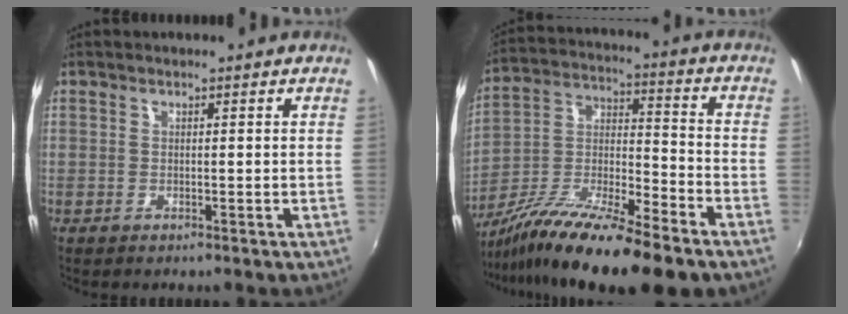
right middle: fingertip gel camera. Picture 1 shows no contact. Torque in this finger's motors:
{"motor_torque": [1.54, -0.59, 0.71, 0.21]}